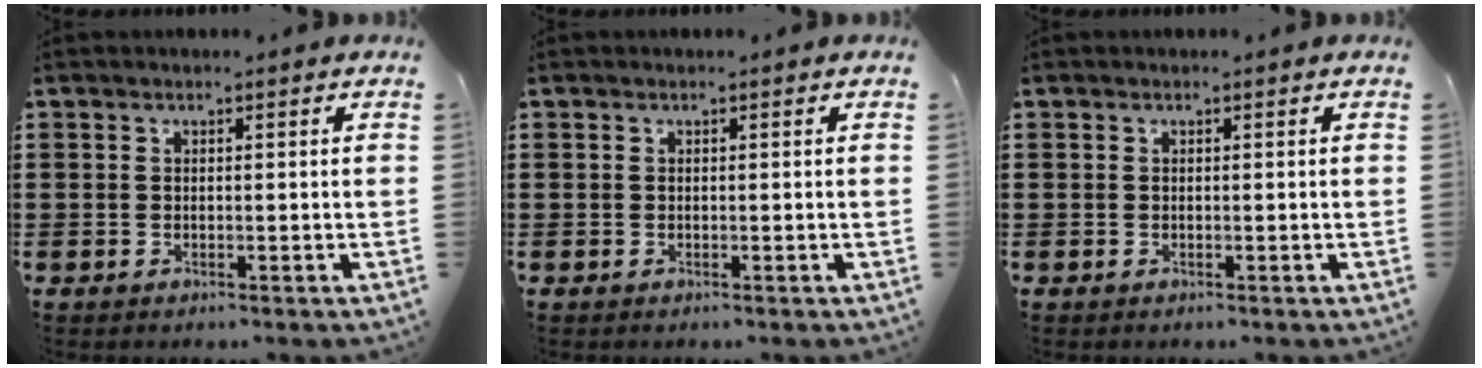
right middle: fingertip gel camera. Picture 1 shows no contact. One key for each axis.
{"total": 0.0}
{"total": 0.0}